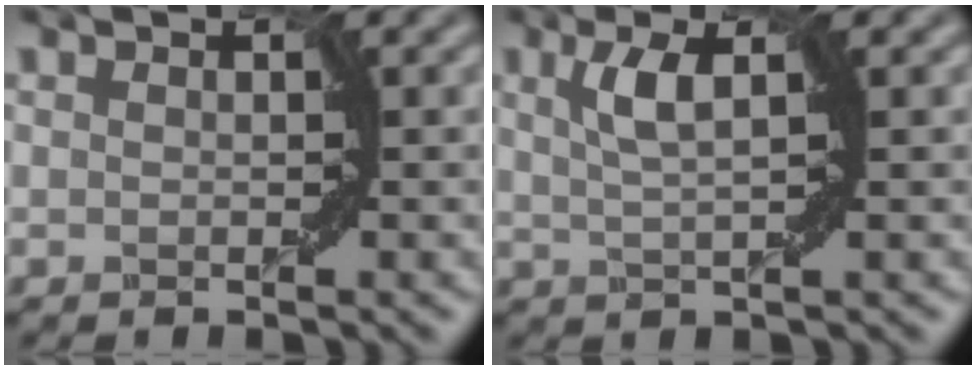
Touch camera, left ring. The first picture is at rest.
{"total": 3.0, "force": [1.1, 0.7, 2.7], "torque": [-0.052, 0.004, 0.021]}